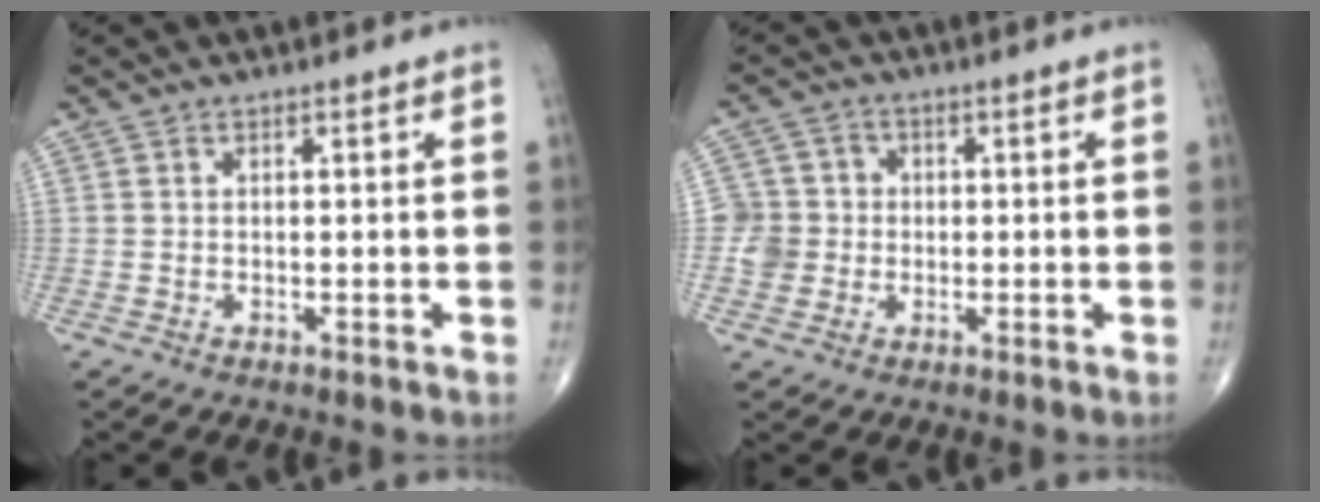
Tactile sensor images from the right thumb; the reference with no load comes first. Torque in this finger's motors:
{"motor_torque": [-0.02, -0.01, -0.11, -0.07, 0.01]}